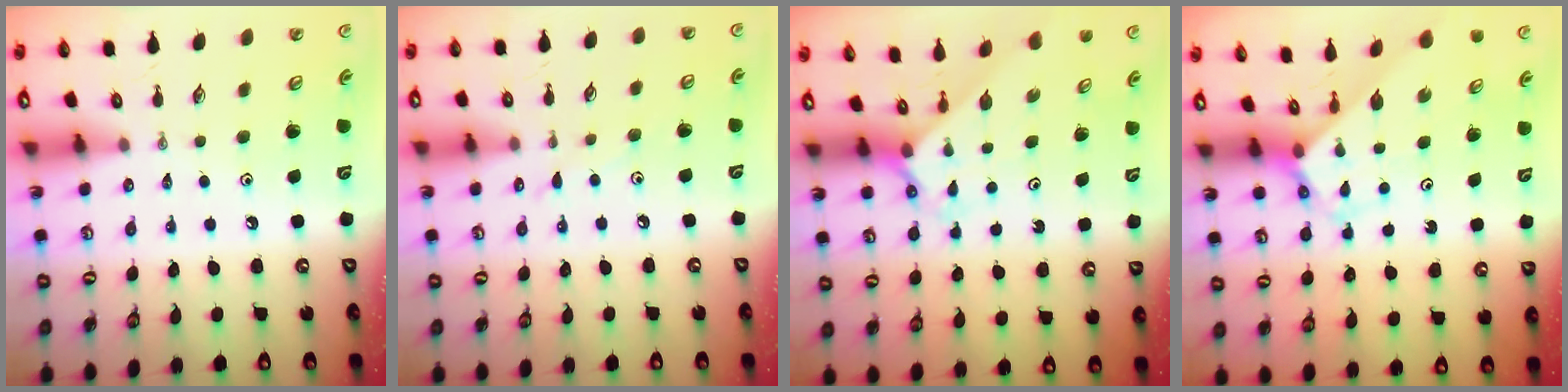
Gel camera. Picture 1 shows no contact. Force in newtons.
{"total": 3.9, "press": 3.9, "slide": 0.6}
{"total": 1.9, "press": 1.9, "slide": 0.2}
{"total": 2.9, "press": 2.9, "slide": 0.2}